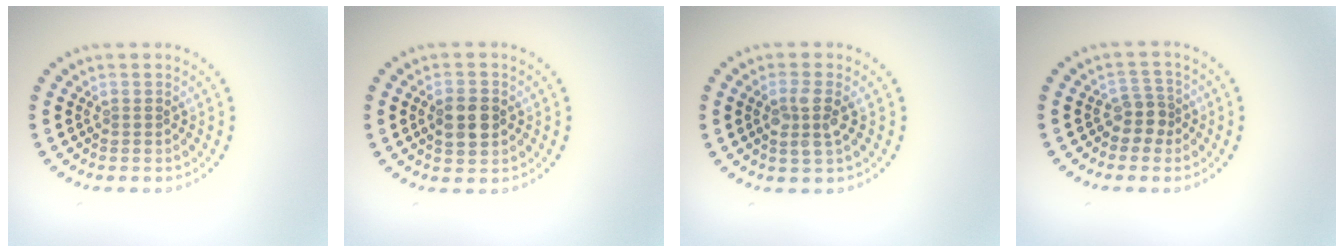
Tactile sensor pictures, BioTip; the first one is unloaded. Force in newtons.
{"total": 3.2, "press": 3.2, "slide": 0.2}
{"total": 2.5, "press": 2.2, "slide": 1.1}
{"total": 2.0, "press": 1.6, "slide": 1.3}